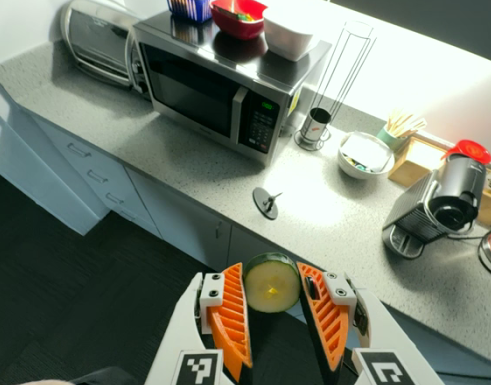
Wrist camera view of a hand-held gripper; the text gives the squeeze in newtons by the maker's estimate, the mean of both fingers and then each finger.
{"total": 9.7, "left": 9.7, "right": 9.8}